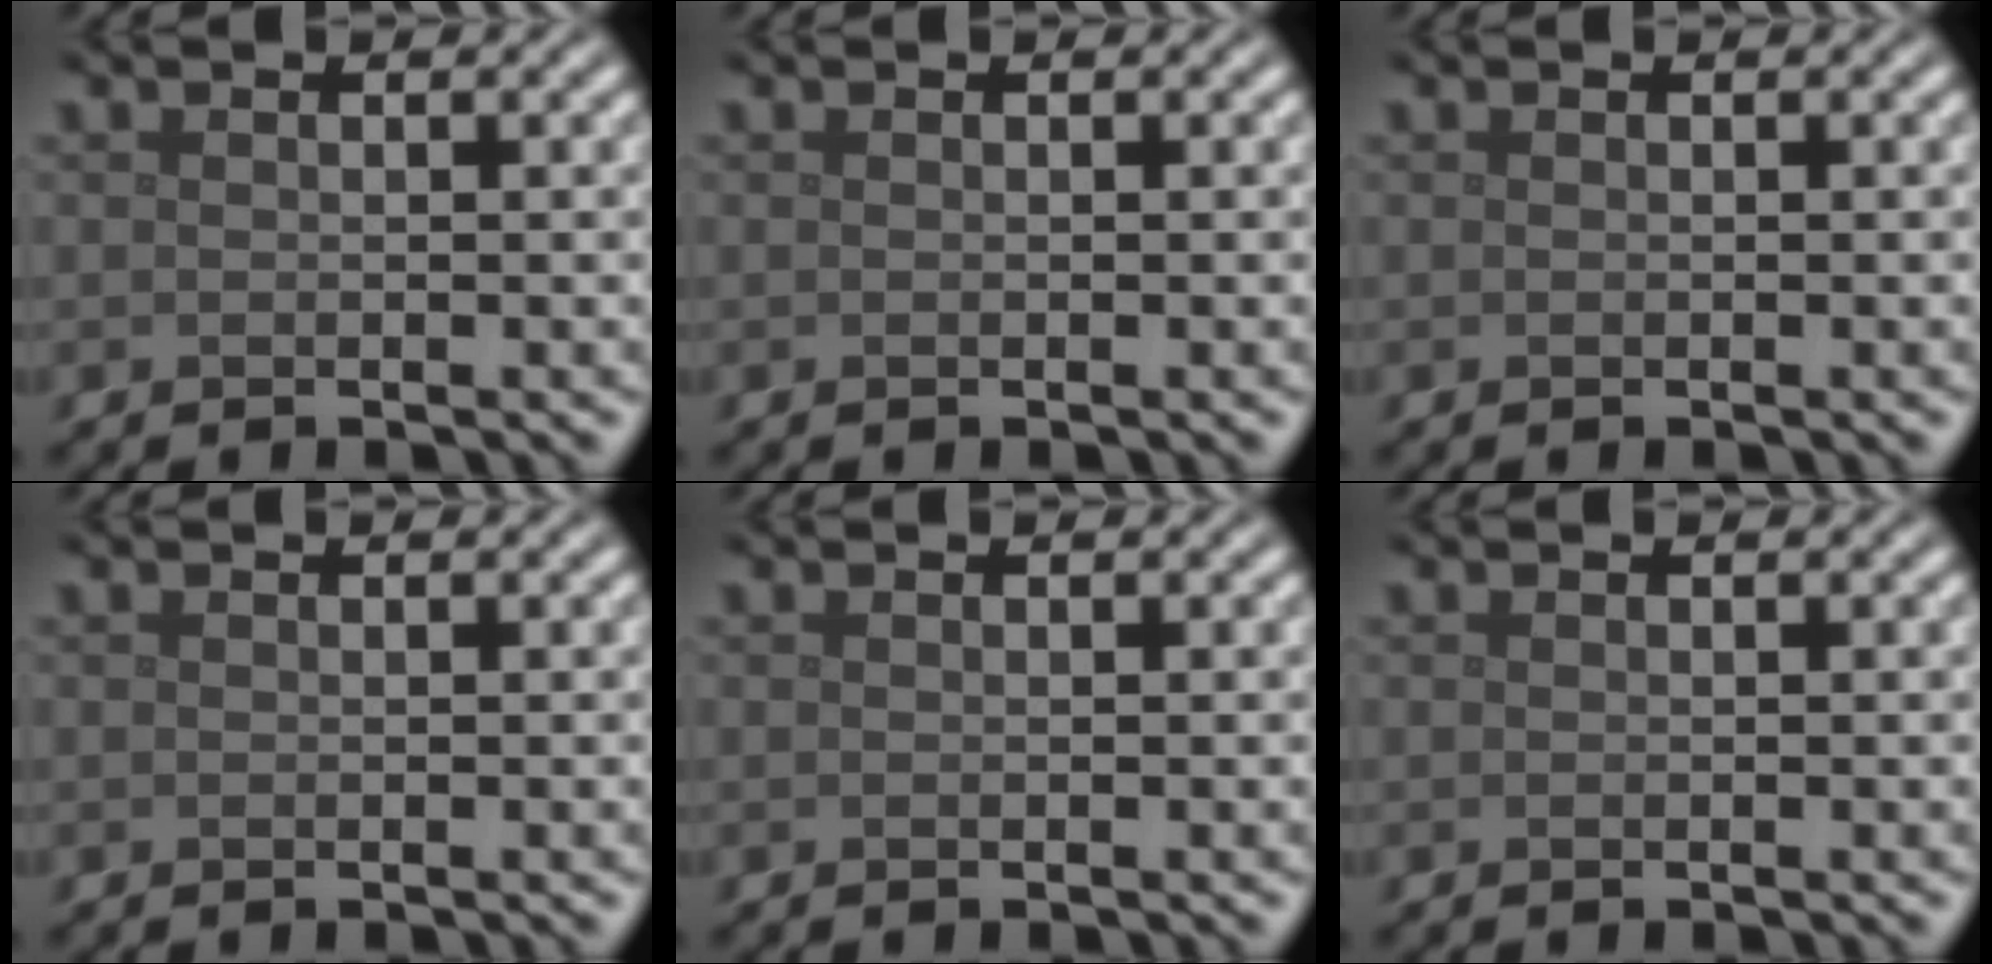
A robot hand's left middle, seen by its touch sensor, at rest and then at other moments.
{"total": 0.0}
{"total": 0.0}
{"total": 0.0}
{"total": 0.0}
{"total": 0.0}